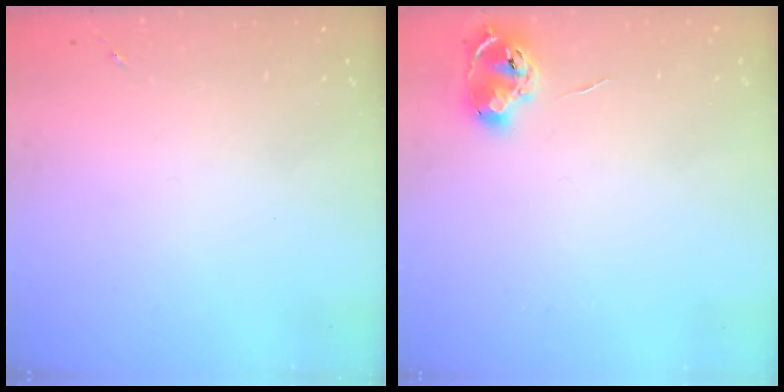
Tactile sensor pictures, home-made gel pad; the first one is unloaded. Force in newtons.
{"total": 7.7, "press": 7.7, "slide": 0.7}